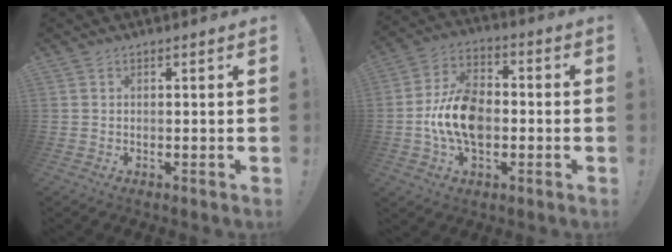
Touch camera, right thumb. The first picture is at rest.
{"total": 15.0, "force": [-3.0, 10.0, 10.8], "torque": [-0.199, 0.020, -0.056]}